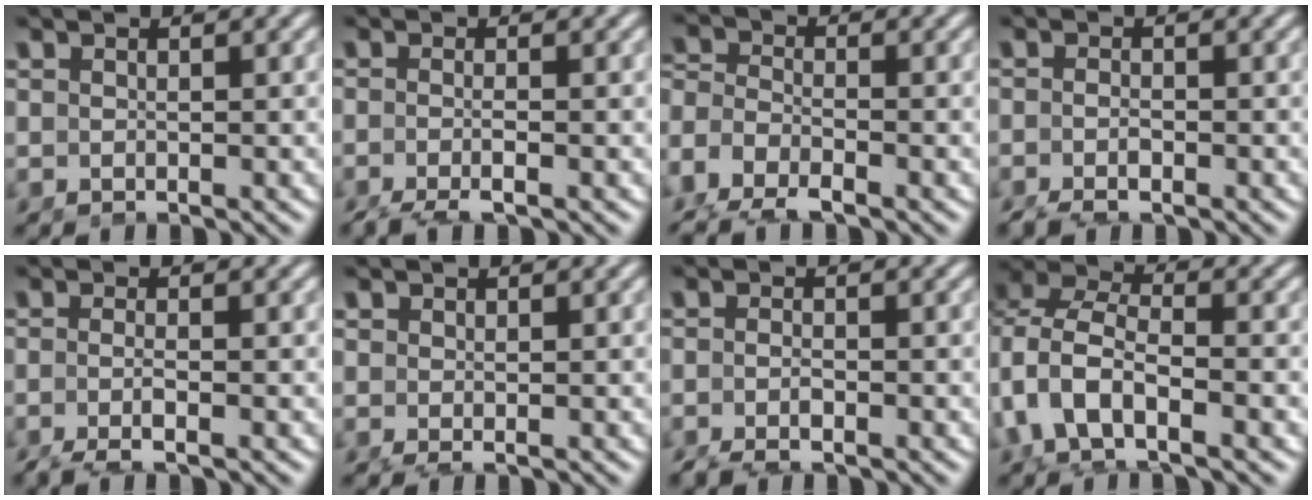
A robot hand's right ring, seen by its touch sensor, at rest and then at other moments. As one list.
[{"total": 2.8, "force": [-1.9, 0.8, 1.9], "torque": [-0.040, -0.011, -0.029]}, {"total": 5.5, "force": [-2.1, 4.4, 2.4], "torque": [-0.077, -0.030, -0.035]}, {"total": 3.0, "force": [-2.1, 1.5, 1.4], "torque": [-0.036, -0.012, -0.033]}, {"total": 2.7, "force": [-1.7, 0.4, 2.1], "torque": [-0.046, -0.016, -0.024]}, {"total": 1.5, "force": [-0.3, 1.3, 0.8], "torque": [-0.028, -0.016, 0.002]}, {"total": 2.9, "force": [-2.1, 1.4, 1.5], "torque": [-0.037, -0.011, -0.032]}, {"total": 9.2, "force": [0.0, 7.2, 5.8], "torque": [-0.152, -0.018, -0.006]}]